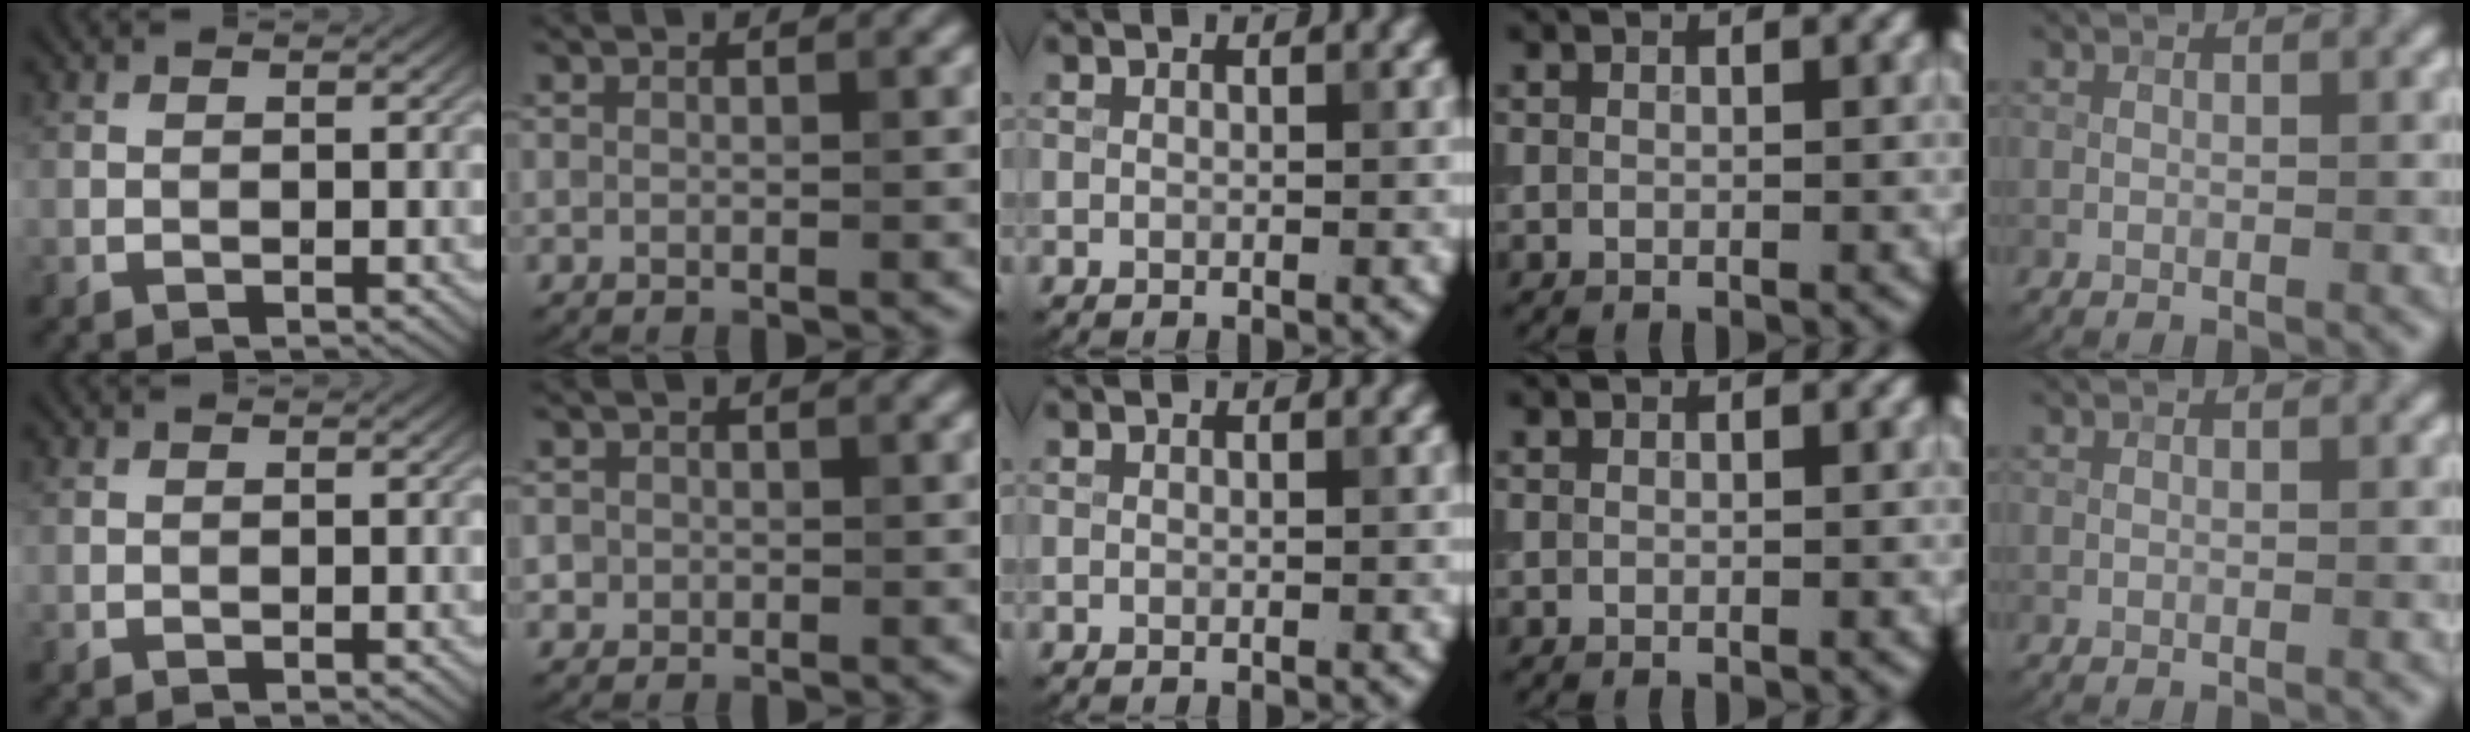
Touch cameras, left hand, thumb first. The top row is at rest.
{"index": {"total": 1.6, "force": [0.2, 1.6, 0.3], "torque": [0.020, 0.017, -0.019]}}